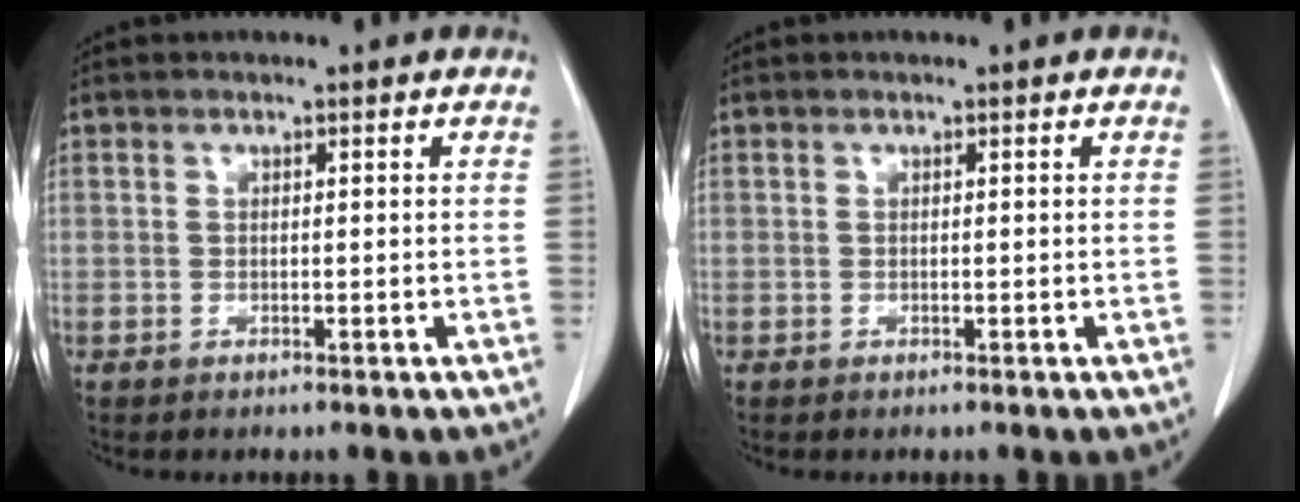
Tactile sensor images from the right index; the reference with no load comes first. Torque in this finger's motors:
{"motor_torque": [0.00, 0.00, 0.00, -0.01]}